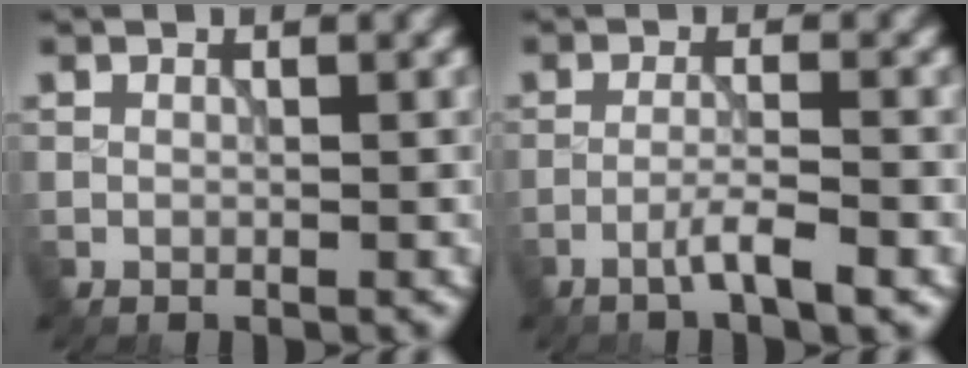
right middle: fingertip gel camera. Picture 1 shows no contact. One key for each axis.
{"total": 2.9, "fx": -1.7, "fy": 0.2, "fz": 2.4, "tx": -0.039, "ty": 0.010, "tz": -0.039}